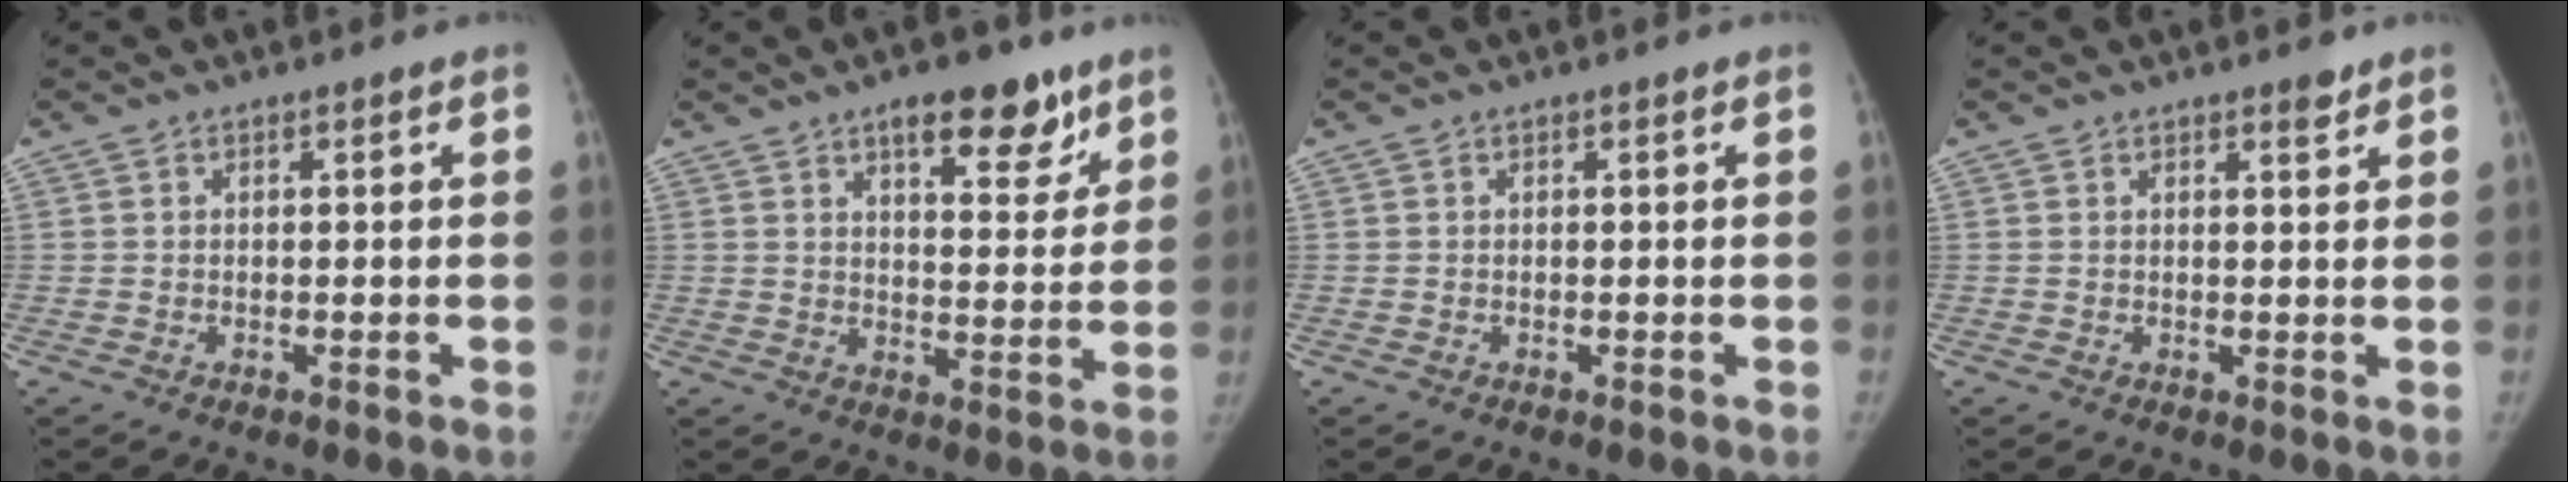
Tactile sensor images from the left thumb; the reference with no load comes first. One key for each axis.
{"total": 11.0, "fx": 7.1, "fy": 4.6, "fz": 7.1, "tx": -0.060, "ty": -0.037, "tz": 0.101}
{"total": 0.0}
{"total": 1.5, "fx": 1.2, "fy": 0.5, "fz": 0.8, "tx": -0.004, "ty": -0.009, "tz": 0.017}